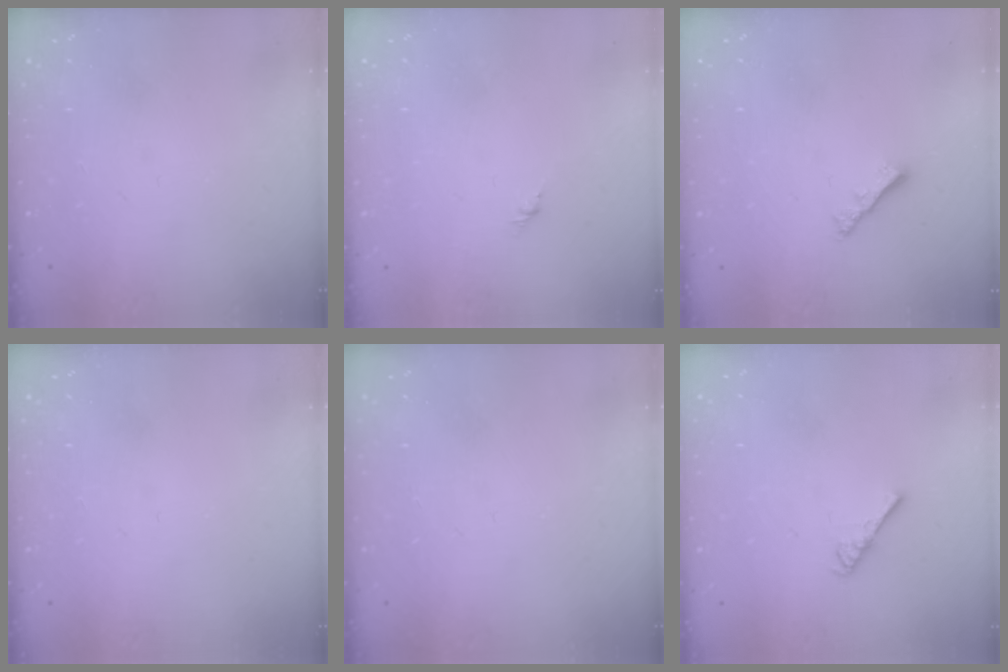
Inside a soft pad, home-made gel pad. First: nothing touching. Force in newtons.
{"total": 1.3, "press": 1.2, "slide": 0.5}
{"total": 2.4, "press": 2.4, "slide": 0.6}
{"total": 0.0}
{"total": 0.0}
{"total": 2.6, "press": 2.6, "slide": 0.5}